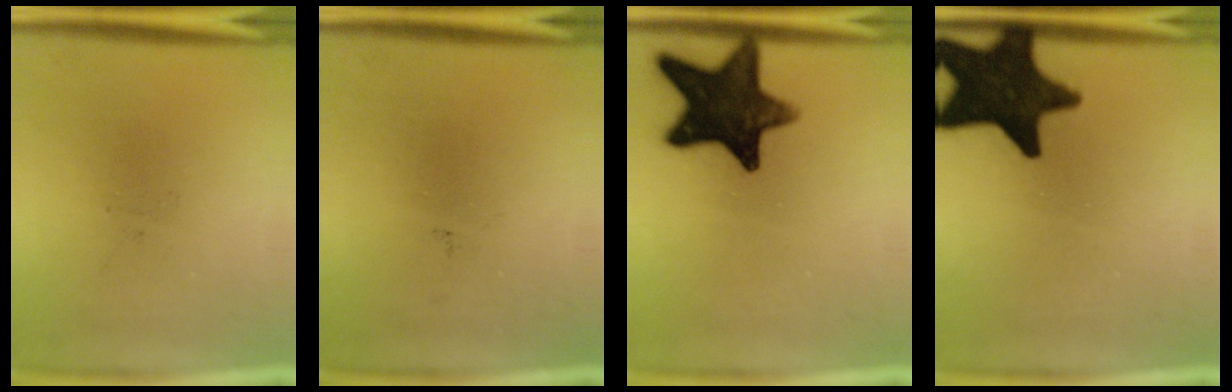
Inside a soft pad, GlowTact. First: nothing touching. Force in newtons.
{"total": 0.0}
{"total": 14.9}
{"total": 17.8}